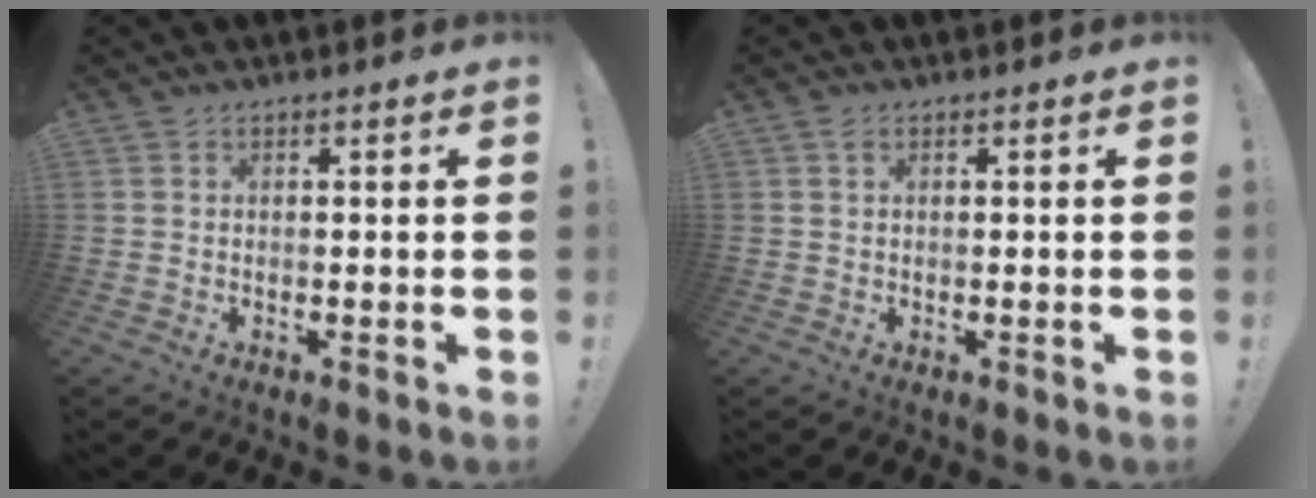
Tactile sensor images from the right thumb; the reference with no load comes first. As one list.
[{"total": 0.9, "force": [0.6, 0.5, 0.6], "torque": [-0.013, 0.000, 0.010]}]